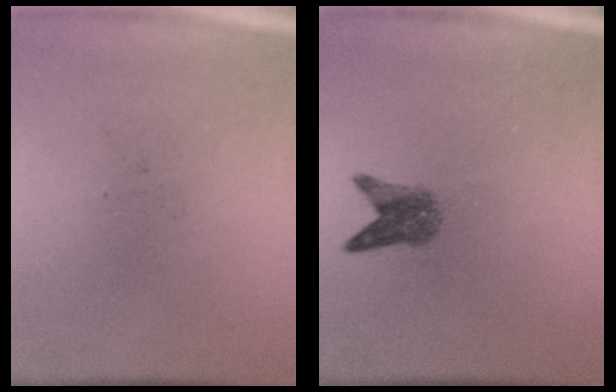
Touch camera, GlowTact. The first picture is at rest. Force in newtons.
{"total": 2.9}